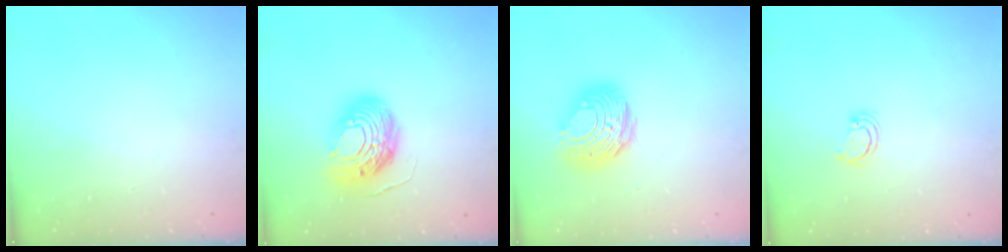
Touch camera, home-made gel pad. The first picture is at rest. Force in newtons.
{"total": 14.1, "press": 13.9, "slide": 2.6}
{"total": 10.5, "press": 10.5, "slide": 1.3}
{"total": 2.6, "press": 2.6, "slide": 0.3}